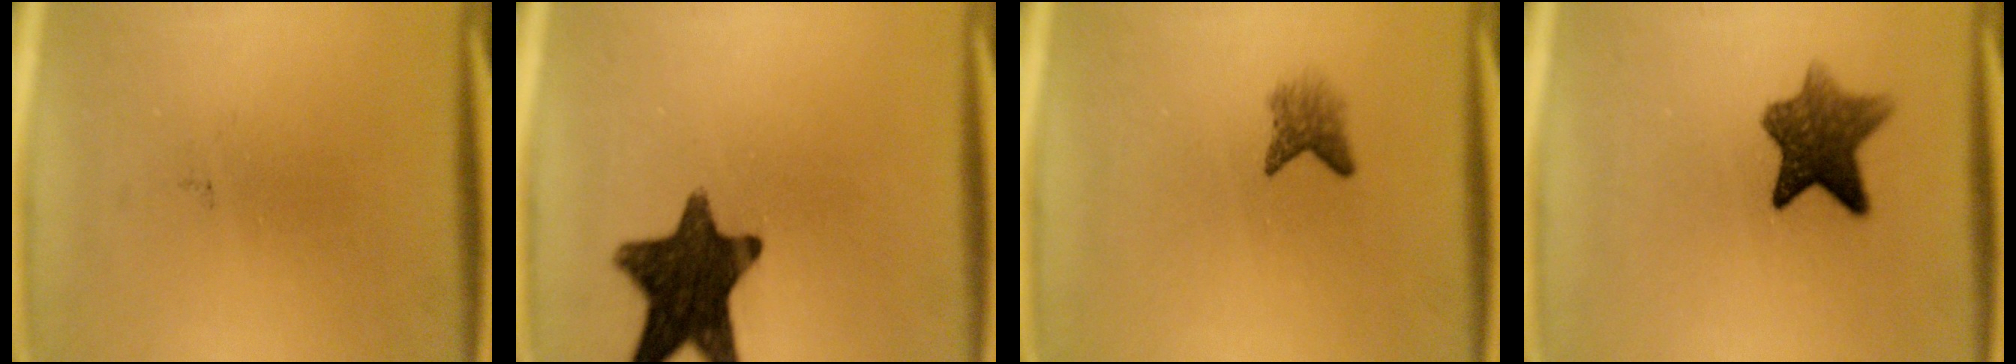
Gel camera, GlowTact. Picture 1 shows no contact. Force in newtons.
{"total": 14.3}
{"total": 2.3}
{"total": 8.1}